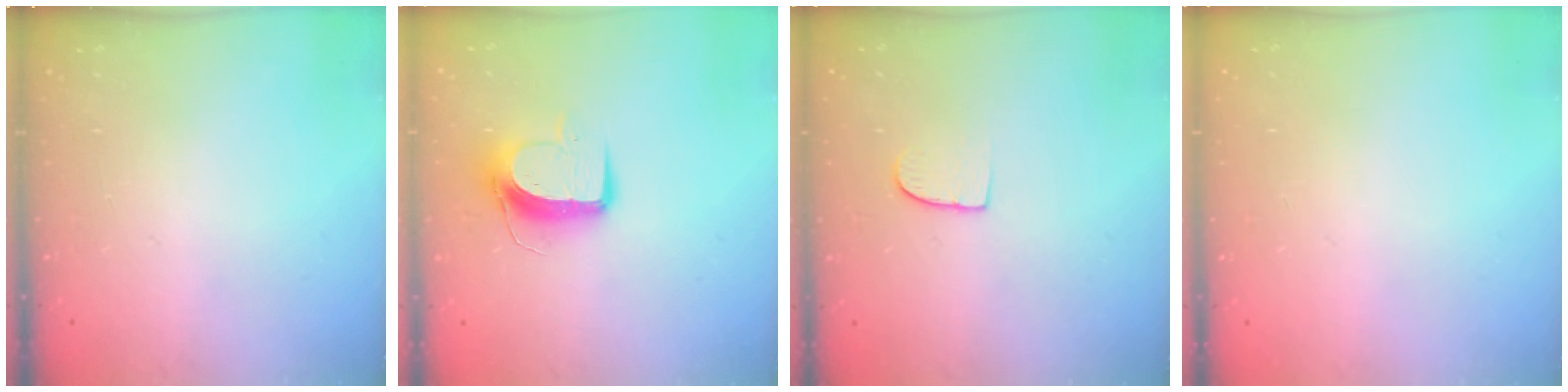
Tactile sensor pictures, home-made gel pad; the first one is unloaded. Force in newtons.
{"total": 8.9, "press": 8.9, "slide": 0.7}
{"total": 7.3, "press": 7.2, "slide": 0.5}
{"total": 0.0}